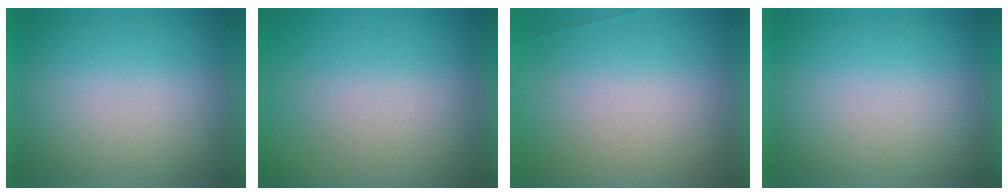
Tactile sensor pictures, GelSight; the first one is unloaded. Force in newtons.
{"total": 6.1}
{"total": 5.7}
{"total": 0.0}